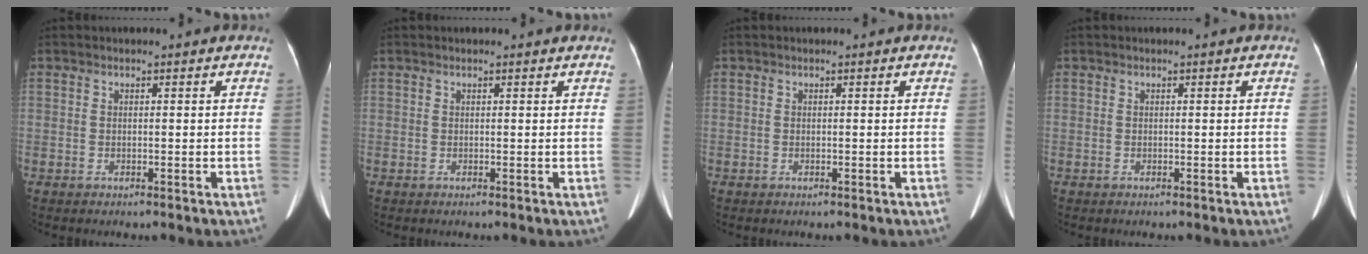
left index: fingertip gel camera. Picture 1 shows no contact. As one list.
[{"total": 2.0, "force": [1.8, 0.4, 0.6], "torque": [-0.007, -0.002, 0.013]}, {"total": 0.0}, {"total": 0.0}]